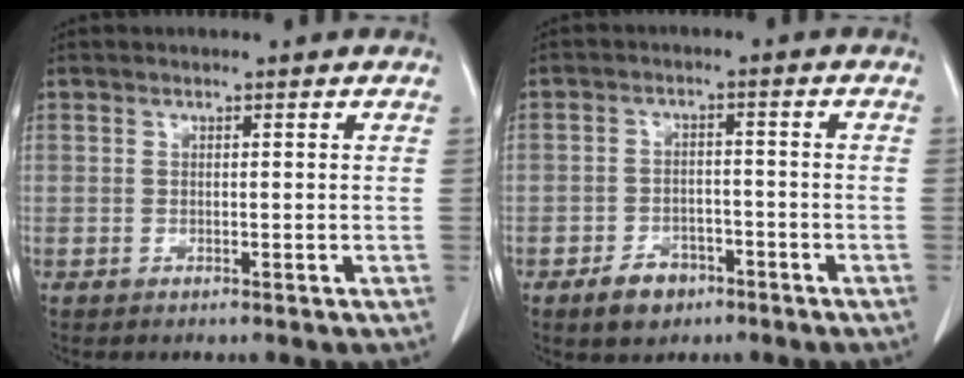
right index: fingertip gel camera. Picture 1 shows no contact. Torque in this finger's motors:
{"motor_torque": [0.01, 0.03, -0.07, -0.02]}